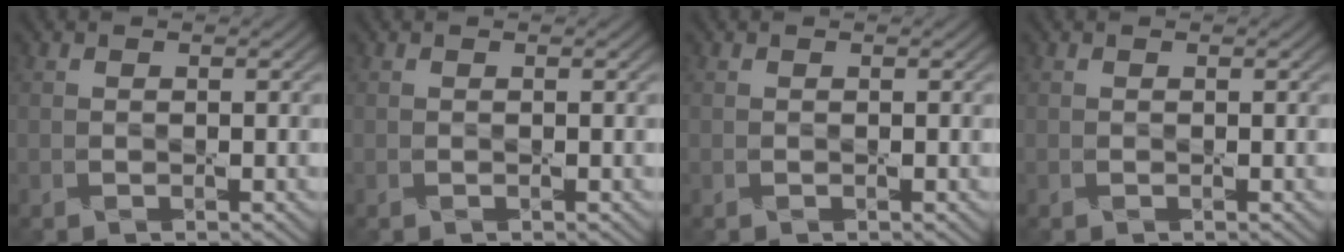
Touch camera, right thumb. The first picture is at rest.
{"total": 0.0}
{"total": 0.0}
{"total": 0.0}